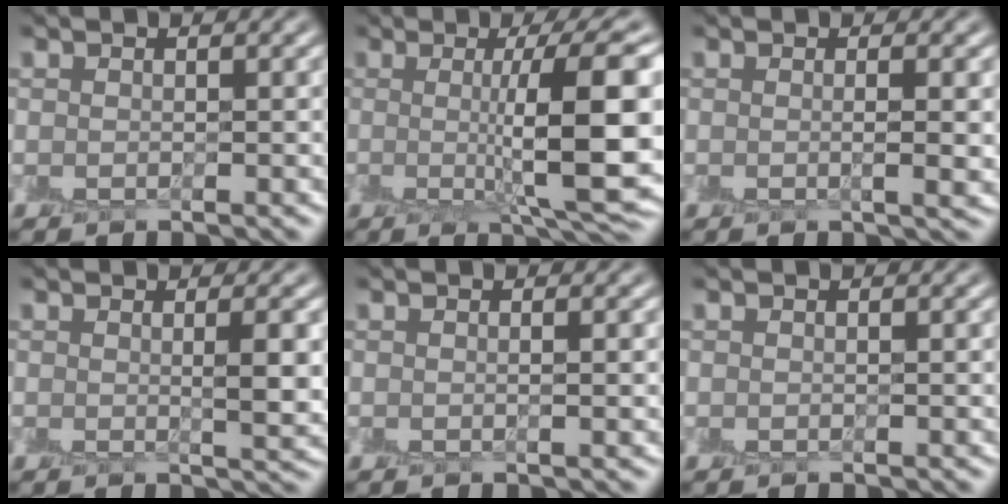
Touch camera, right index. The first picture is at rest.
{"total": 10.0, "force": [0.3, 2.2, 9.8], "torque": [-0.117, 0.001, 0.011]}
{"total": 2.3, "force": [0.1, 0.7, 2.2], "torque": [-0.024, -0.001, 0.000]}
{"total": 3.2, "force": [0.4, 0.8, 3.1], "torque": [-0.034, -0.002, 0.009]}
{"total": 1.1, "force": [0.0, 0.4, 1.0], "torque": [-0.010, 0.001, -0.003]}
{"total": 0.0}